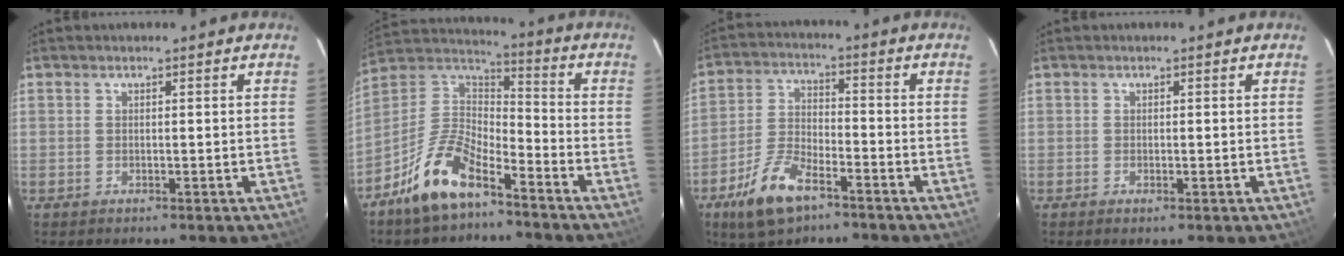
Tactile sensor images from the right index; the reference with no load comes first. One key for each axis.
{"total": 13.3, "fx": -9.2, "fy": 4.9, "fz": 8.3, "tx": -0.183, "ty": 0.018, "tz": -0.177}
{"total": 10.8, "fx": -6.9, "fy": 4.4, "fz": 7.1, "tx": -0.163, "ty": -0.006, "tz": -0.133}
{"total": 0.6, "fx": -0.3, "fy": 0.2, "fz": 0.5, "tx": -0.009, "ty": -0.002, "tz": -0.006}